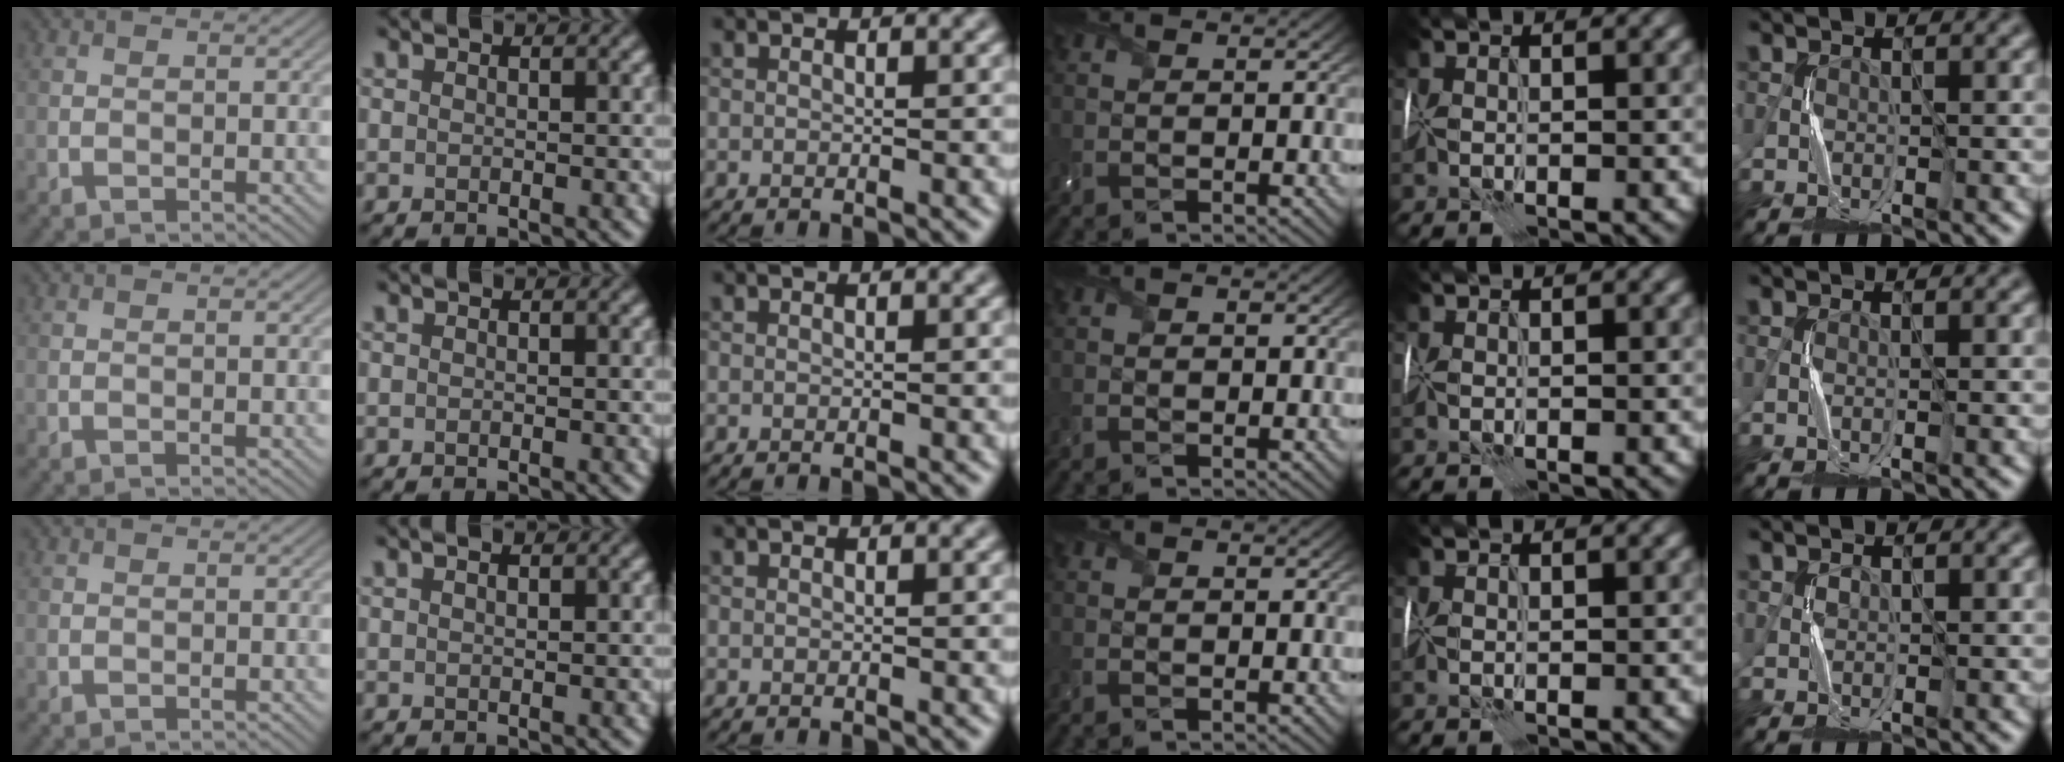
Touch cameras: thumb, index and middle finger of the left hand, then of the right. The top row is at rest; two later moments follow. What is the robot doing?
{"motion": "wrap", "object": "felt sheet"}